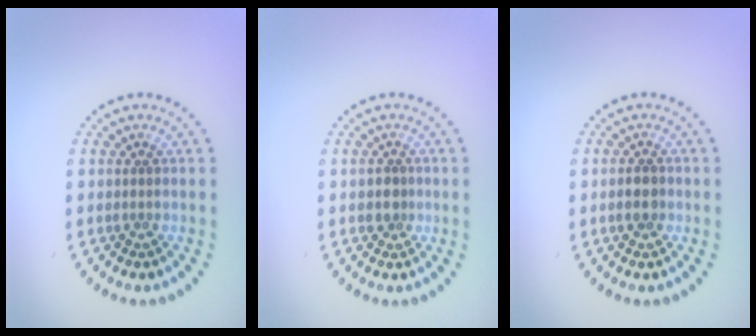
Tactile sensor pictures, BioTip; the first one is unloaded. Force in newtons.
{"total": 1.5, "press": 1.3, "slide": 0.8}
{"total": 1.8, "press": 1.7, "slide": 0.5}